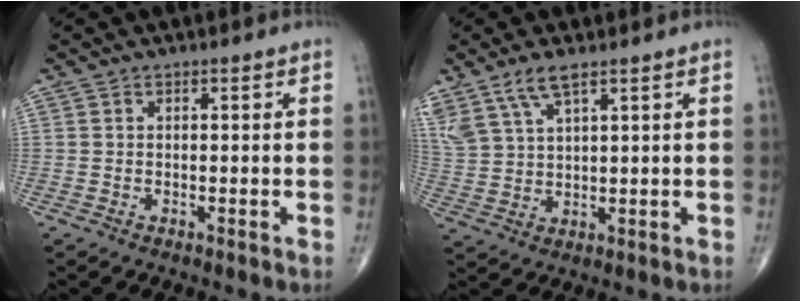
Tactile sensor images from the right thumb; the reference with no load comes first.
{"total": 8.1, "force": [5.4, 2.7, 5.4], "torque": [-0.121, -0.010, 0.118]}